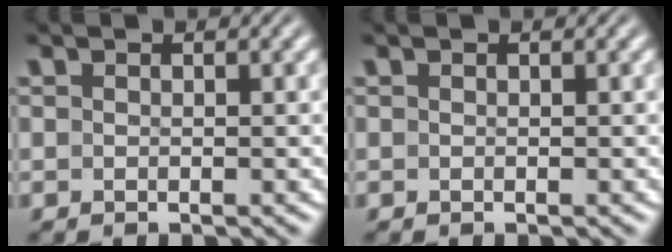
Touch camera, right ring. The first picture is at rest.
{"total": 0.0}